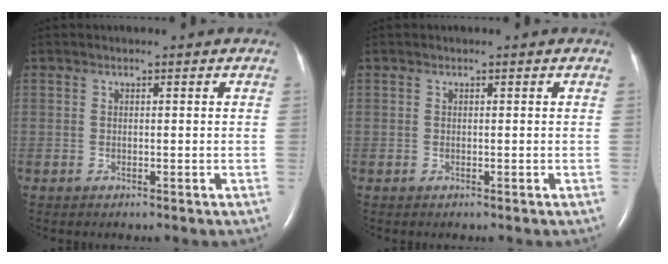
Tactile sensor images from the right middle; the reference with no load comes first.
{"total": 0.0}